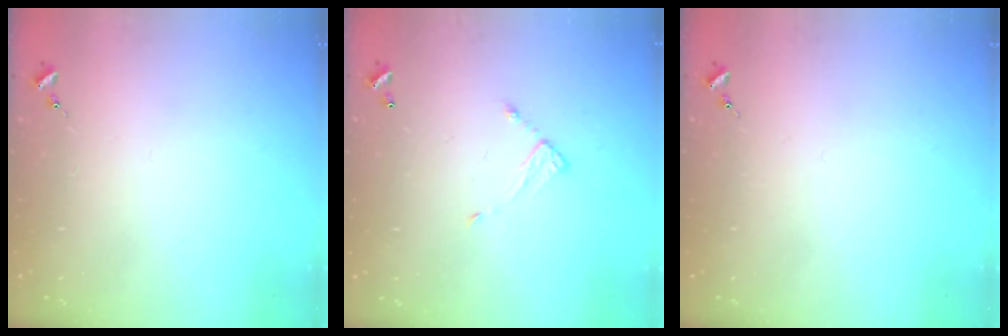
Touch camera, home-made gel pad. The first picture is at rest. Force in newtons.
{"total": 4.3, "press": 4.3, "slide": 0.2}
{"total": 0.0}